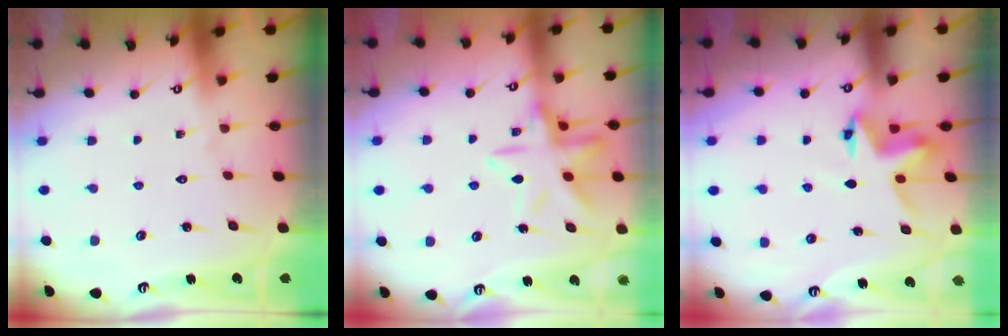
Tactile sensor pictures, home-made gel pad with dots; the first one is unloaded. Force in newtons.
{"total": 13.3, "press": 13.3, "slide": 1.2}
{"total": 4.3, "press": 4.3, "slide": 0.1}